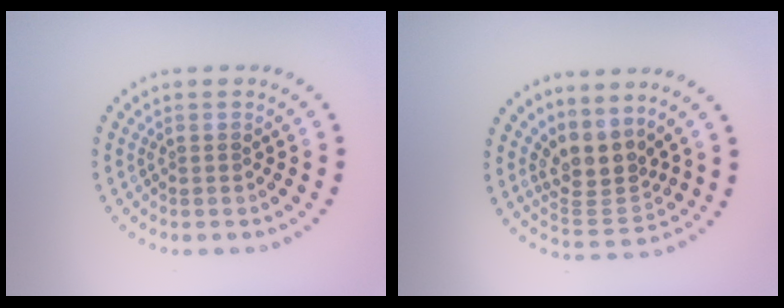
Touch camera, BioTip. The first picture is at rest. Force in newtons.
{"total": 3.5, "press": 2.5, "slide": 2.4}